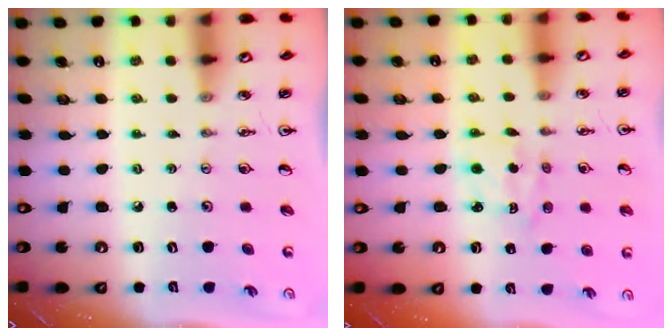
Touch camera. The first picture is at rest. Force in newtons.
{"total": 2.1, "press": 2.0, "slide": 0.6}